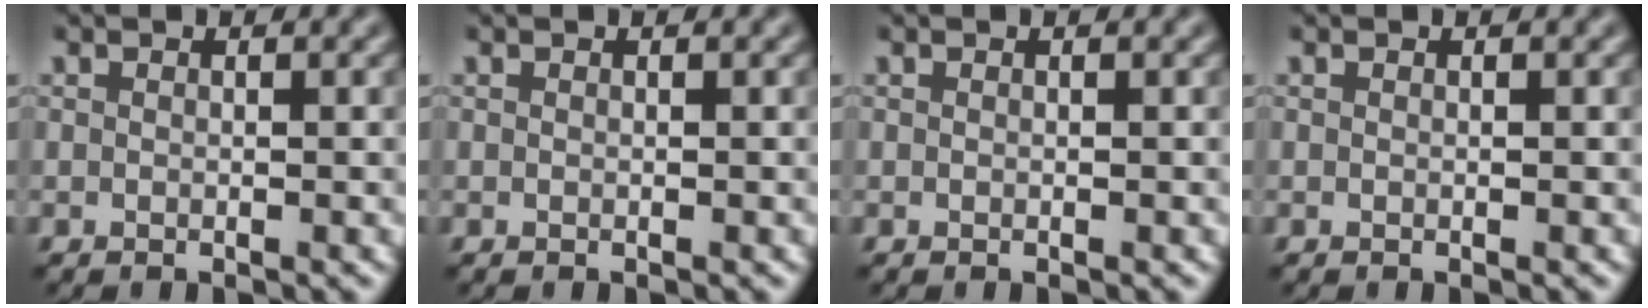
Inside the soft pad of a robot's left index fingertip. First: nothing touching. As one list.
[{"total": 0.0}, {"total": 0.0}, {"total": 0.0}]